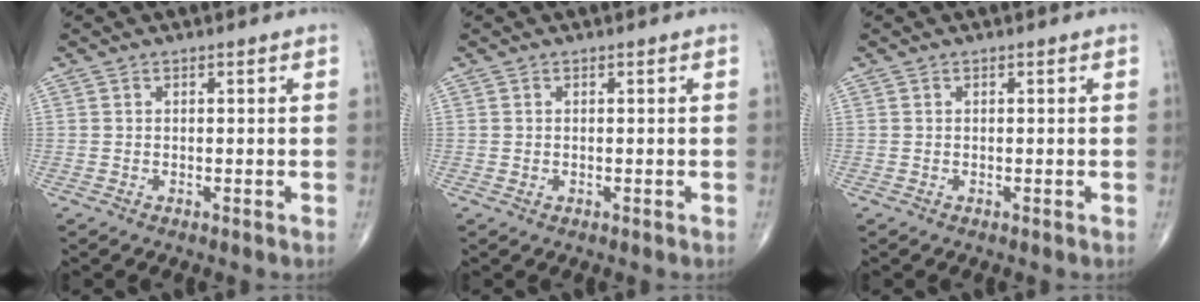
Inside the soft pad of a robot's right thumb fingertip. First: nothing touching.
{"total": 0.0}
{"total": 0.0}